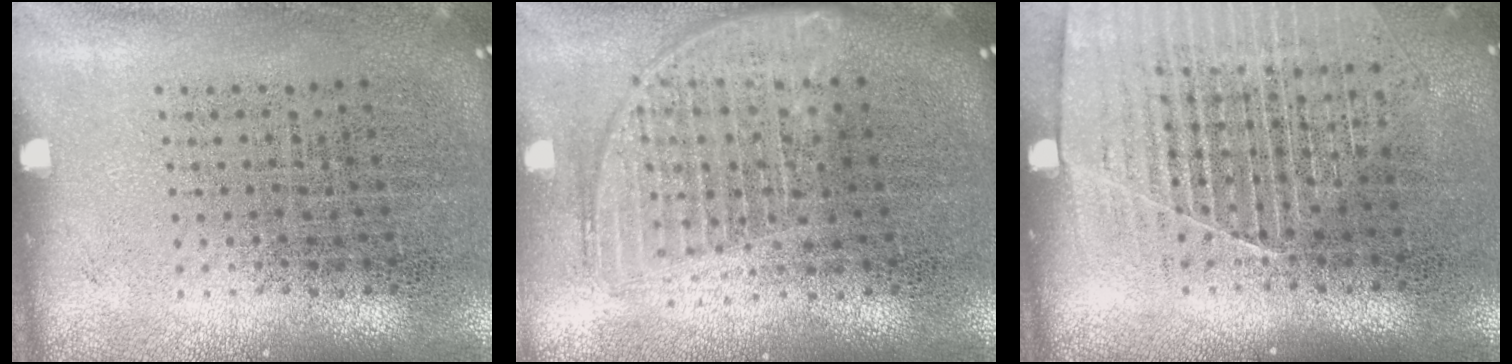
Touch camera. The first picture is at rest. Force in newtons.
{"total": 1.8, "press": 1.5, "slide": 0.9}
{"total": 1.5, "press": 1.4, "slide": 0.5}